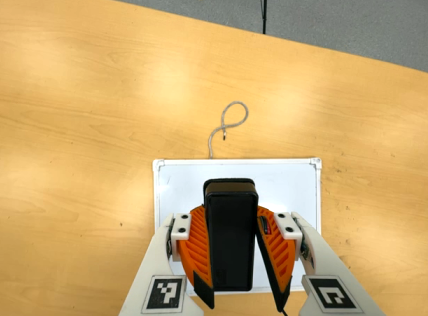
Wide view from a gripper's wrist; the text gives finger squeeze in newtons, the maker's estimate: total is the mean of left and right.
{"total": 9.7, "left": 9.0, "right": 10.5}